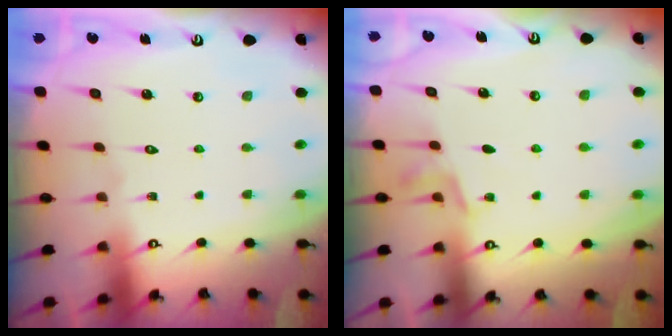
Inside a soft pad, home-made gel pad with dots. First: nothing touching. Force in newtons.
{"total": 4.7, "press": 4.2, "slide": 2.0}